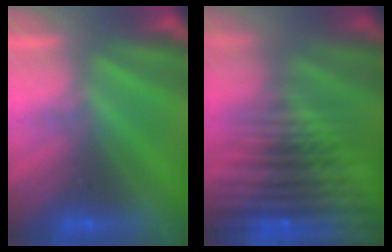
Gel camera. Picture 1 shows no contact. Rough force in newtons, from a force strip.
{"total": 8.6}